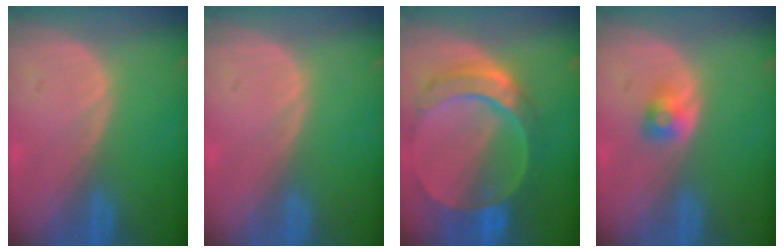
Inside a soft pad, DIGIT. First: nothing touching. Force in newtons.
{"total": 0.0}
{"total": 10.5, "press": 8.9, "slide": 5.7}
{"total": 2.6, "press": 2.3, "slide": 1.2}